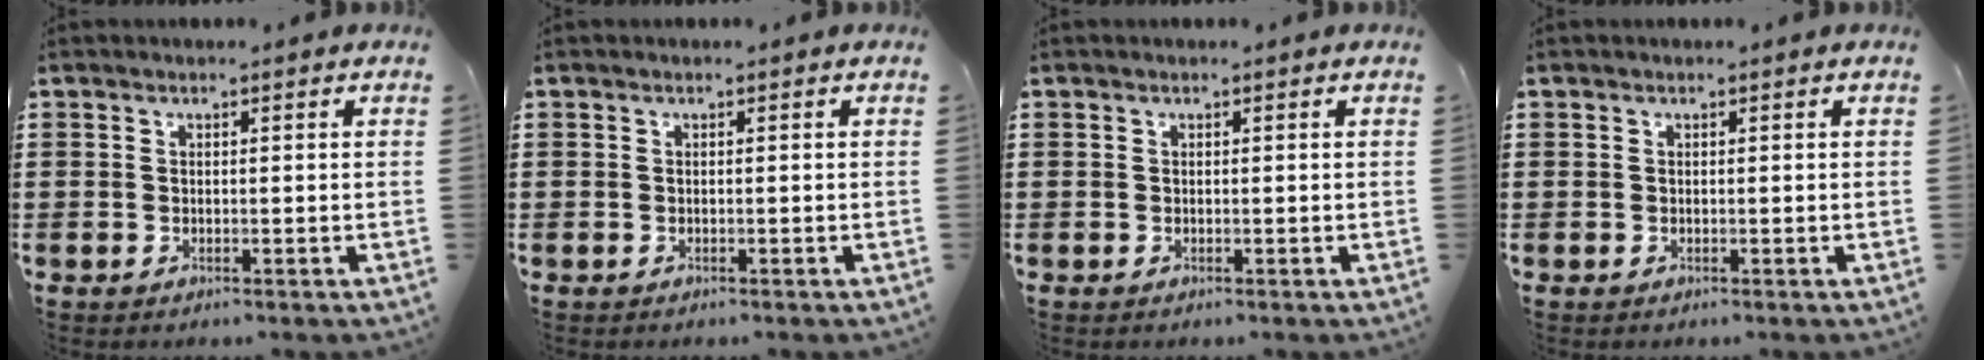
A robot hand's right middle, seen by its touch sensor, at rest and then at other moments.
{"total": 0.0}
{"total": 0.0}
{"total": 0.0}